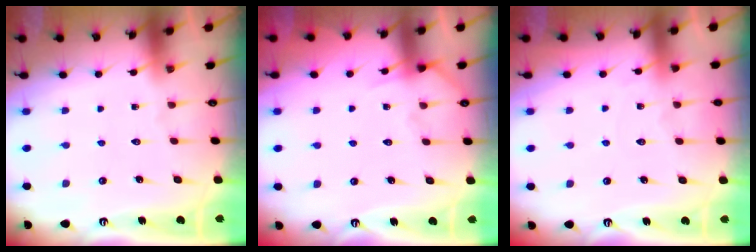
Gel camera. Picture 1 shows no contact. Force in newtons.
{"total": 6.0, "press": 5.9, "slide": 0.7}
{"total": 5.4, "press": 5.4, "slide": 0.7}